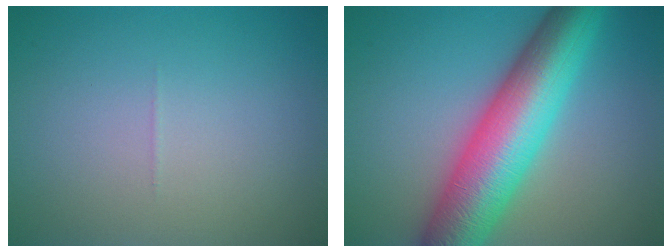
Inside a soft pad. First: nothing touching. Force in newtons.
{"total": 11.3, "press": 11.3, "slide": 0.2}